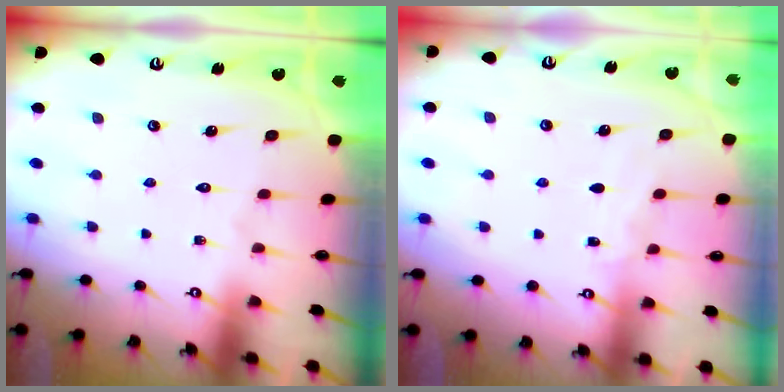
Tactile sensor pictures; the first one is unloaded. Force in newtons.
{"total": 3.7, "press": 3.6, "slide": 0.5}